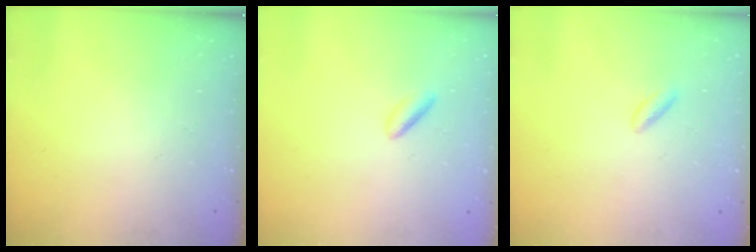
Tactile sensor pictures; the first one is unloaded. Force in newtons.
{"total": 2.5, "press": 2.3, "slide": 0.9}
{"total": 2.2, "press": 1.9, "slide": 1.2}